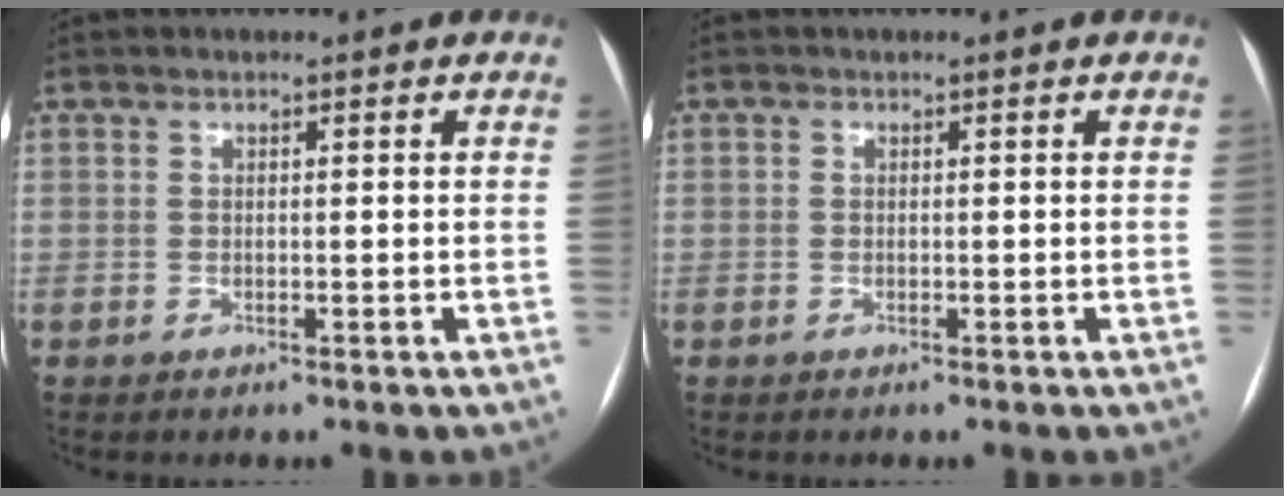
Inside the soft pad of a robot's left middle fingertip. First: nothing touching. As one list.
[{"total": 0.0}]